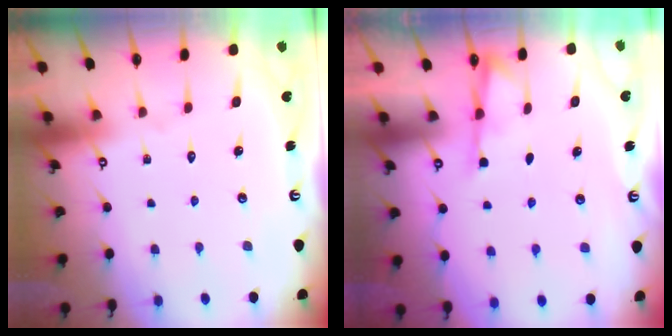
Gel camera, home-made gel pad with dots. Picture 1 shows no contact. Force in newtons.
{"total": 2.9, "press": 2.9, "slide": 0.5}